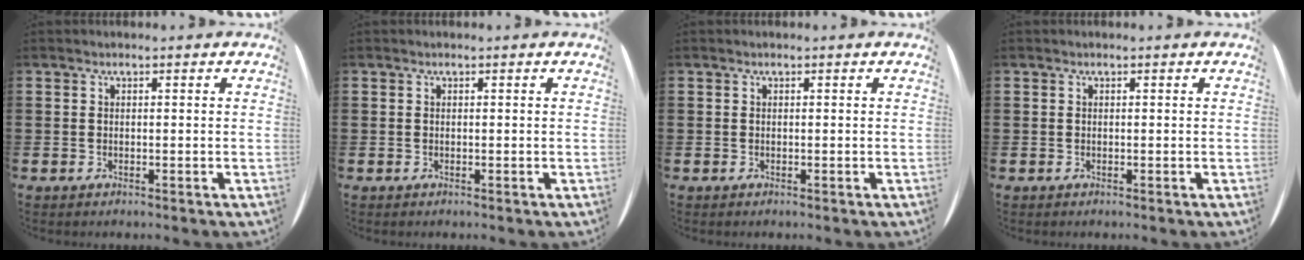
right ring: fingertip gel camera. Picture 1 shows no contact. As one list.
[{"total": 0.0}, {"total": 0.0}, {"total": 0.0}]